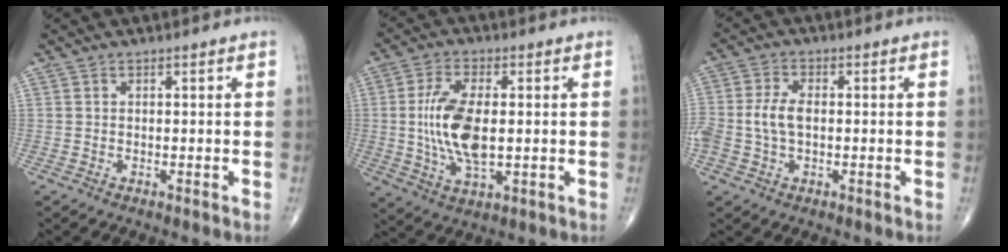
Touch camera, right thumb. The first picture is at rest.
{"total": 12.3, "force": [0.1, 5.7, 10.9], "torque": [-0.218, -0.006, 0.004]}
{"total": 5.9, "force": [-0.4, 3.5, 4.7], "torque": [-0.113, 0.012, -0.008]}